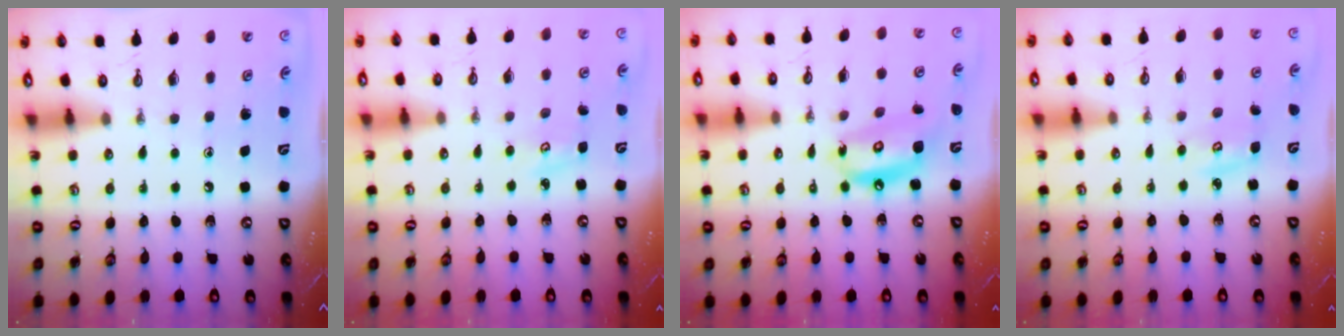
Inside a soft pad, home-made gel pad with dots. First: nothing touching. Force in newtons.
{"total": 2.5, "press": 2.5, "slide": 0.4}
{"total": 12.2, "press": 12.1, "slide": 1.6}
{"total": 4.0, "press": 3.9, "slide": 0.4}